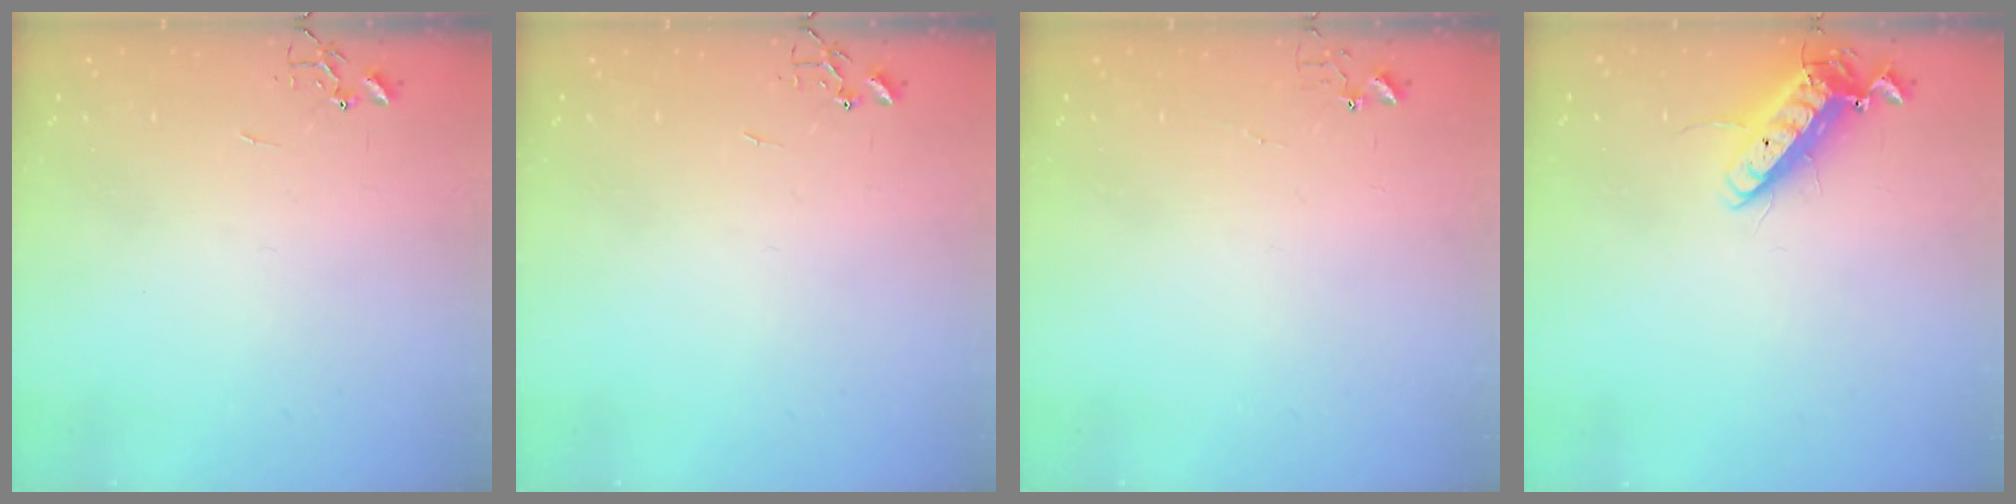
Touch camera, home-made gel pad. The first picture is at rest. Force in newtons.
{"total": 0.0}
{"total": 3.6, "press": 3.6, "slide": 0.3}
{"total": 12.9, "press": 12.7, "slide": 2.1}